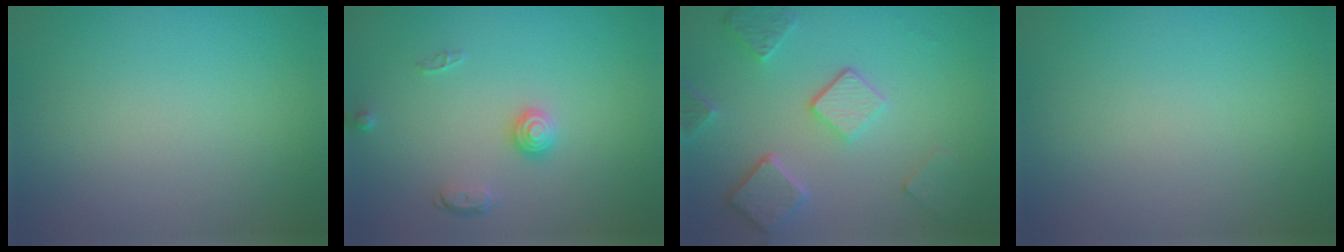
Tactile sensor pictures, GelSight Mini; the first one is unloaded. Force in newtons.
{"total": 1.7, "press": 1.4, "slide": 1.0}
{"total": 5.0, "press": 3.9, "slide": 3.2}
{"total": 0.0}